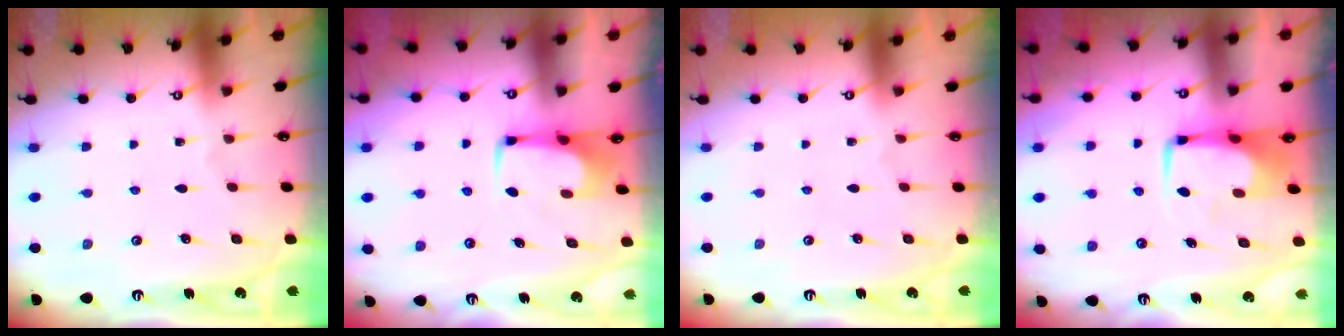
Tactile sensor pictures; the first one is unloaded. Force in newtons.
{"total": 1.9, "press": 1.8, "slide": 0.6}
{"total": 1.5, "press": 1.4, "slide": 0.6}
{"total": 0.6, "press": 0.4, "slide": 0.4}